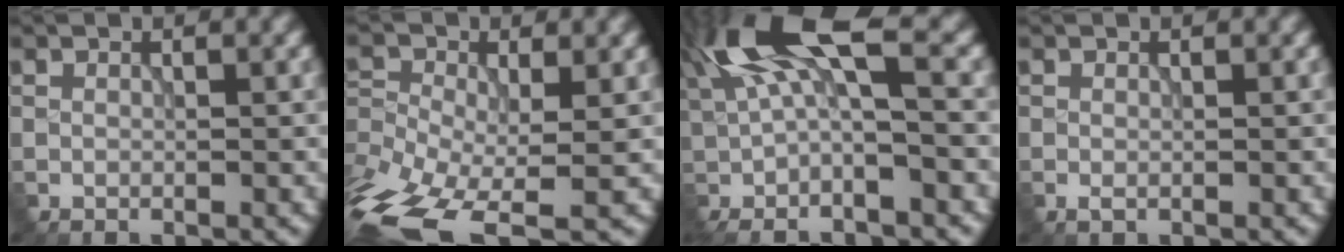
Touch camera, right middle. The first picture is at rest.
{"total": 11.1, "force": [-6.5, 5.0, 7.5], "torque": [-0.164, -0.024, -0.109]}
{"total": 11.5, "force": [2.9, 4.0, 10.4], "torque": [-0.200, 0.012, 0.049]}
{"total": 0.6, "force": [-0.2, 0.3, 0.4], "torque": [-0.008, -0.005, -0.002]}